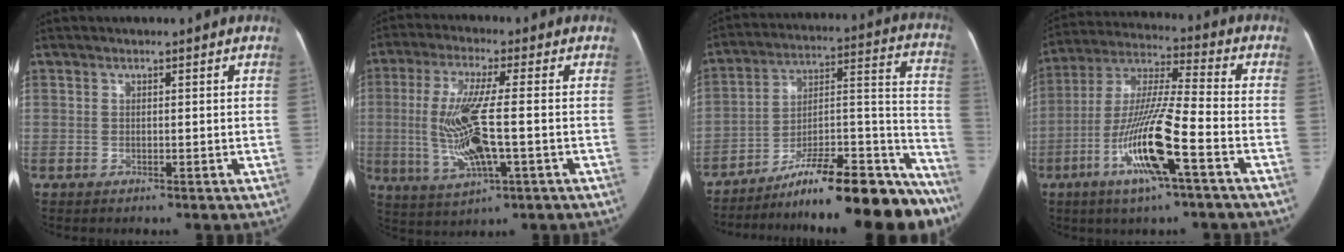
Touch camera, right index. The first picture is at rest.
{"total": 12.0, "force": [-1.7, 2.0, 11.8], "torque": [-0.246, -0.008, -0.027]}
{"total": 24.5, "force": [-21.1, 4.0, 11.7], "torque": [-0.091, 0.038, -0.315]}
{"total": 15.4, "force": [-6.1, 0.8, 14.2], "torque": [-0.286, -0.006, -0.114]}